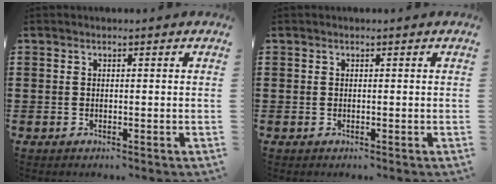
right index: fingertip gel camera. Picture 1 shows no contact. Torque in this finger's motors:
{"motor_torque": [0.00, 0.00, 0.00, -0.01]}